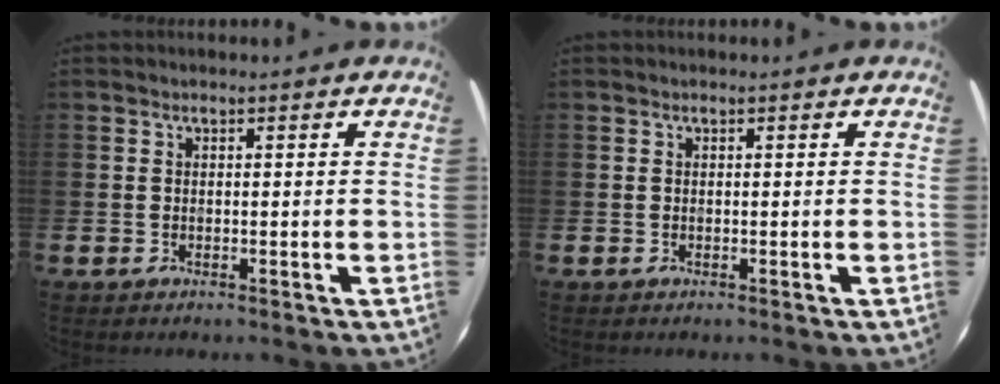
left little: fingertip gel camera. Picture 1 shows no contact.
{"total": 0.0}